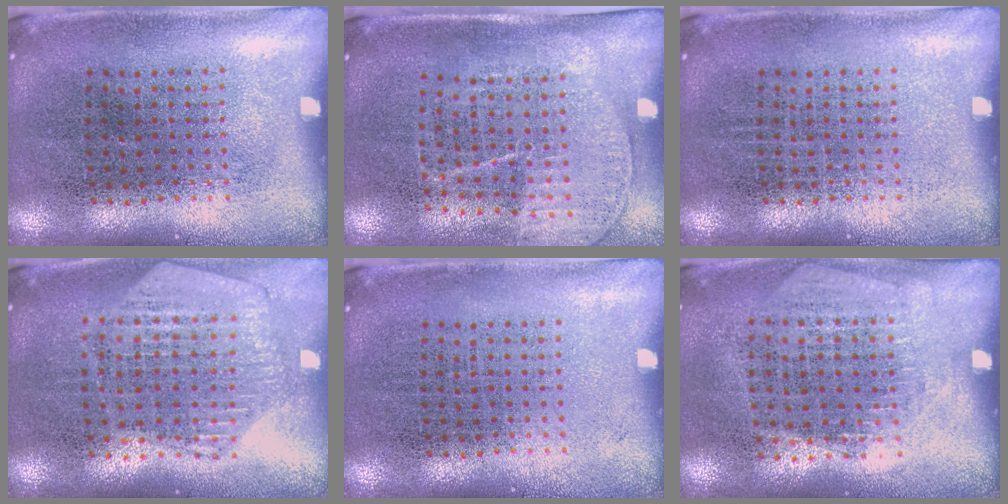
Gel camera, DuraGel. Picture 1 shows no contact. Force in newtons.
{"total": 1.5, "press": 1.3, "slide": 0.8}
{"total": 0.0}
{"total": 1.2, "press": 1.2, "slide": 0.1}
{"total": 0.0}
{"total": 1.3, "press": 1.2, "slide": 0.6}